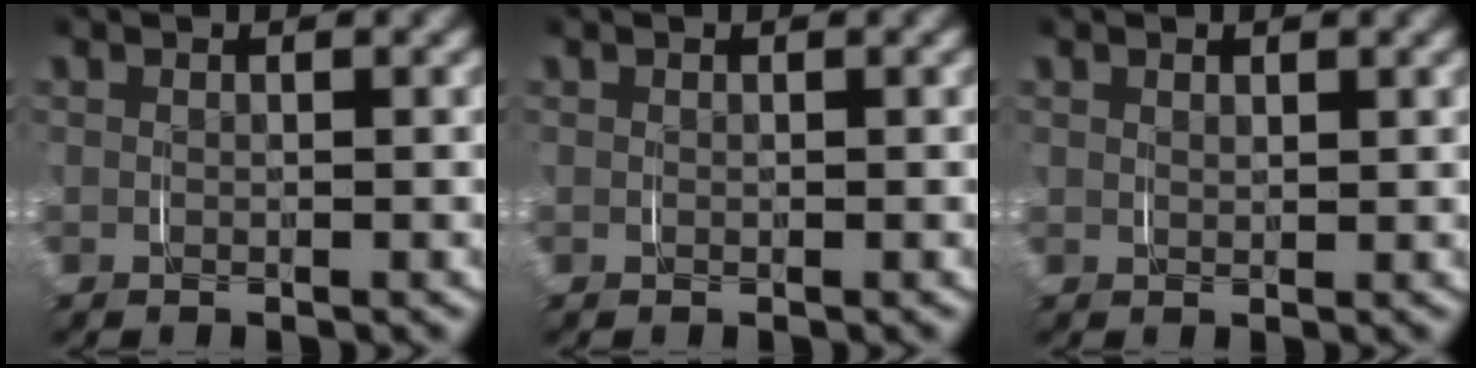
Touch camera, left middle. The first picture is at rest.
{"total": 0.0}
{"total": 0.7, "force": [0.6, 0.2, 0.3], "torque": [-0.002, -0.003, 0.014]}